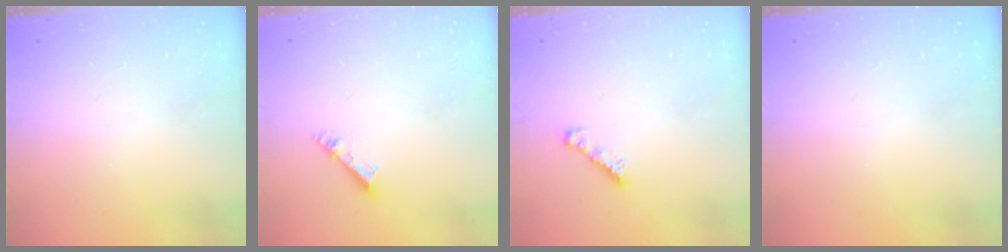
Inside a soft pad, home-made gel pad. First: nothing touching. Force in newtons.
{"total": 3.8, "press": 3.8, "slide": 0.6}
{"total": 1.6, "press": 1.4, "slide": 0.6}
{"total": 0.0}